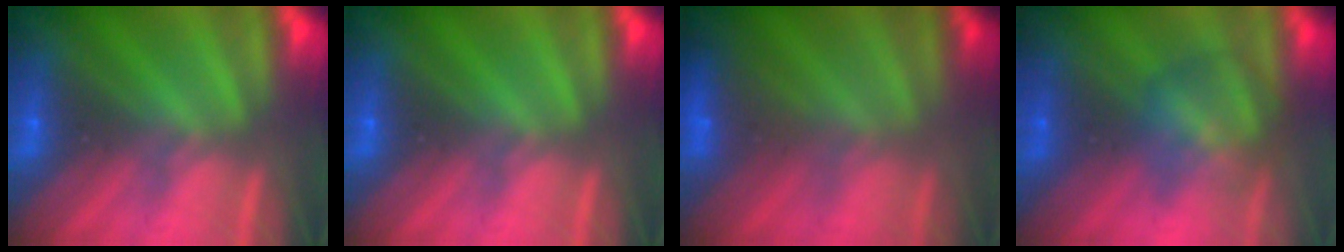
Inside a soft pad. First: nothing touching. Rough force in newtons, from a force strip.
{"total": 0.0}
{"total": 2.9}
{"total": 3.0}